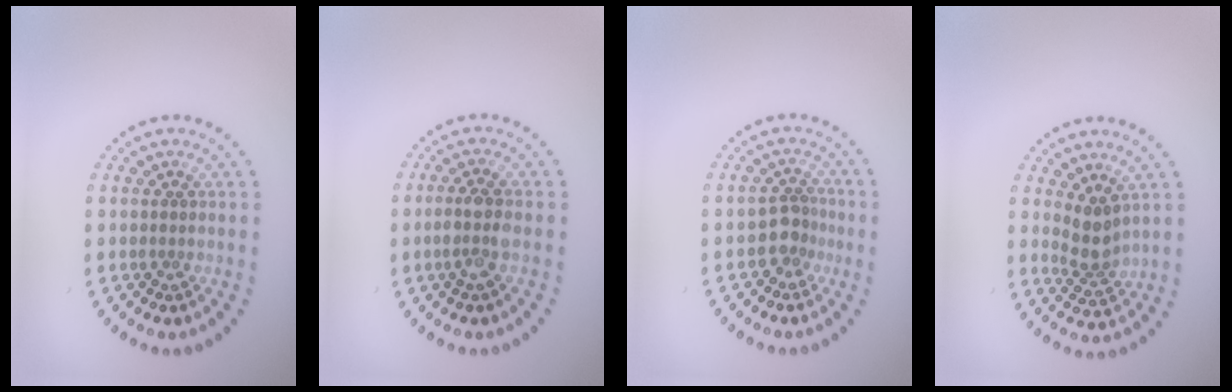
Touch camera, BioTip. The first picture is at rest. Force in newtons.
{"total": 2.3, "press": 2.0, "slide": 1.1}
{"total": 2.1, "press": 1.7, "slide": 1.3}
{"total": 2.6, "press": 2.0, "slide": 1.7}